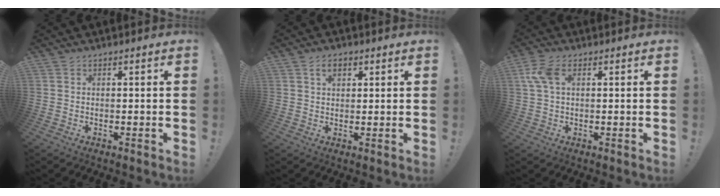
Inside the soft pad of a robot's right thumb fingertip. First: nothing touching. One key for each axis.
{"total": 3.9, "fx": 1.9, "fy": 2.3, "fz": 2.5, "tx": -0.037, "ty": 0.001, "tz": 0.032}
{"total": 8.0, "fx": 2.4, "fy": 4.4, "fz": 6.2, "tx": -0.137, "ty": 0.008, "tz": 0.048}